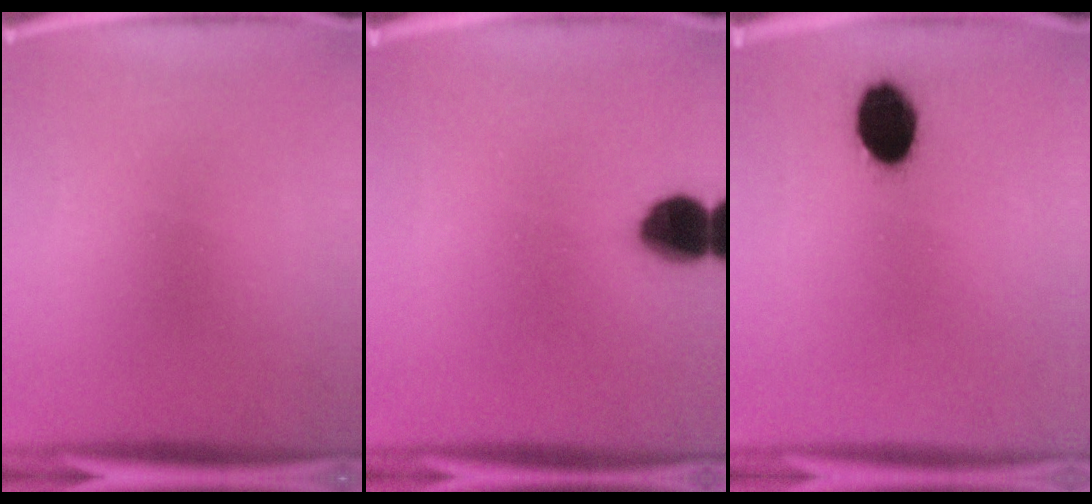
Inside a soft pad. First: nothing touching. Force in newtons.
{"total": 9.3}
{"total": 9.6}